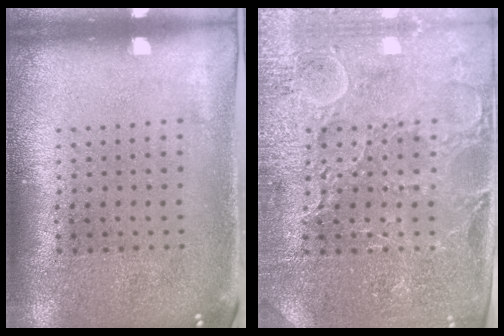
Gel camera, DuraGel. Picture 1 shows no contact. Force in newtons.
{"total": 3.6, "press": 3.6, "slide": 0.7}